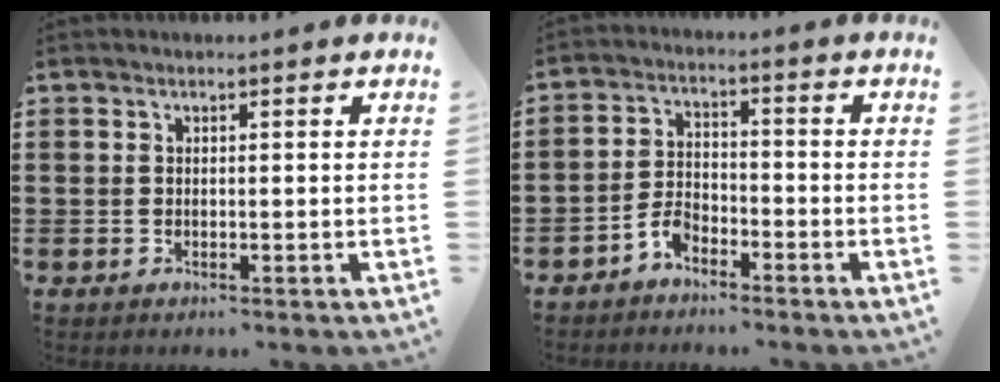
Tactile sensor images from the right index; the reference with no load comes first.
{"total": 3.7, "force": [-3.1, 1.5, 1.5], "torque": [-0.045, 0.004, -0.065]}